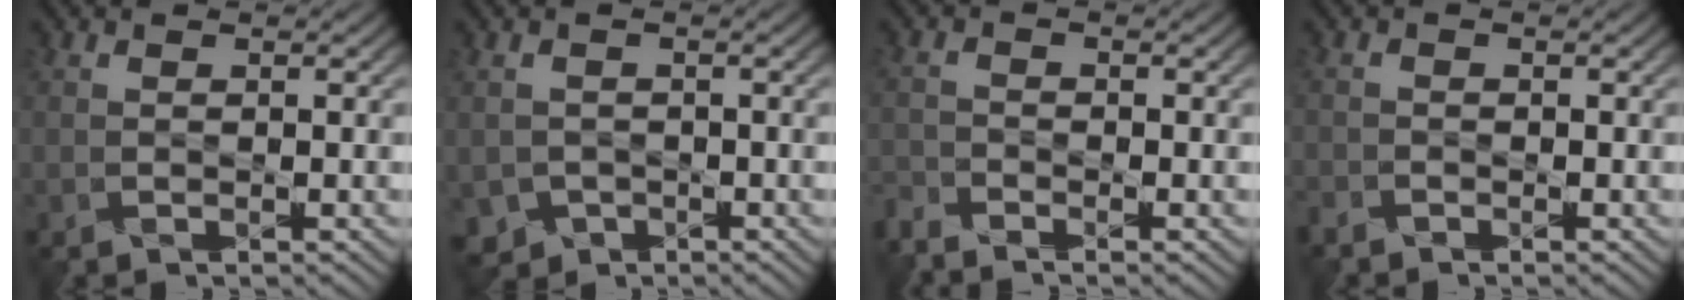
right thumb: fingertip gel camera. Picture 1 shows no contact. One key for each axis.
{"total": 2.8, "fx": -1.4, "fy": 2.3, "fz": 0.5, "tx": -0.021, "ty": -0.014, "tz": -0.027}
{"total": 2.9, "fx": -2.7, "fy": 0.4, "fz": 0.8, "tx": -0.021, "ty": -0.011, "tz": -0.067}
{"total": 1.5, "fx": -1.4, "fy": 0.4, "fz": 0.2, "tx": -0.009, "ty": -0.007, "tz": -0.036}